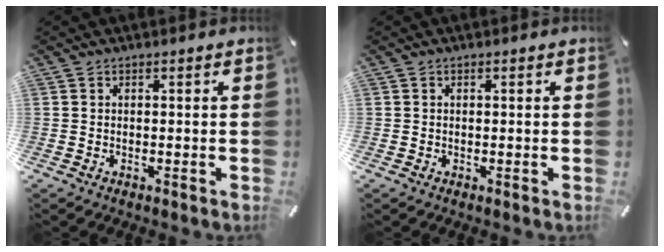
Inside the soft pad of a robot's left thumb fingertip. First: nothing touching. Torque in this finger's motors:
{"motor_torque": [0.06, 0.04, 0.05, 0.01, 0.00]}